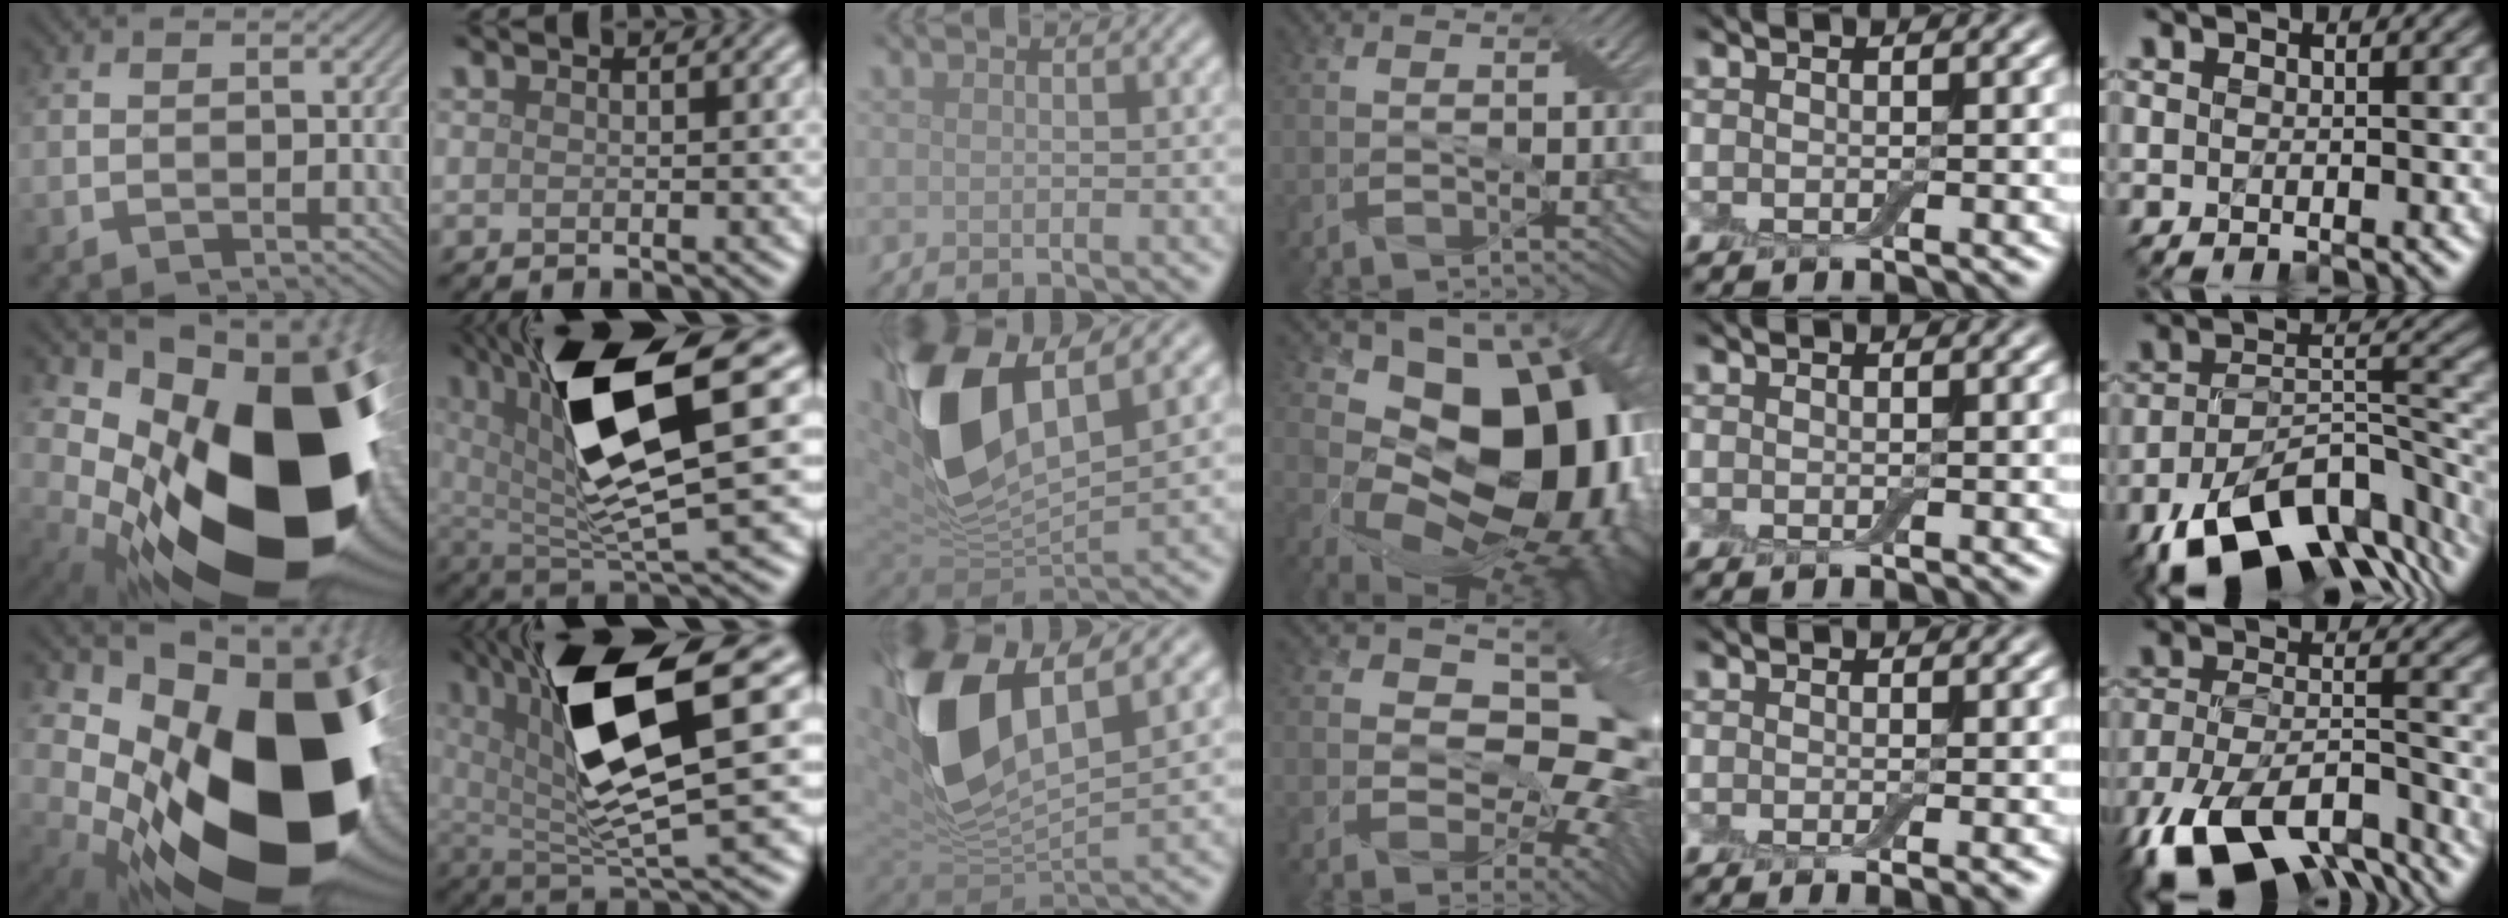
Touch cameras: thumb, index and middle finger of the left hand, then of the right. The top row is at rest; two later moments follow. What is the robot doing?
{"motion": "wrap", "object": "cling film"}